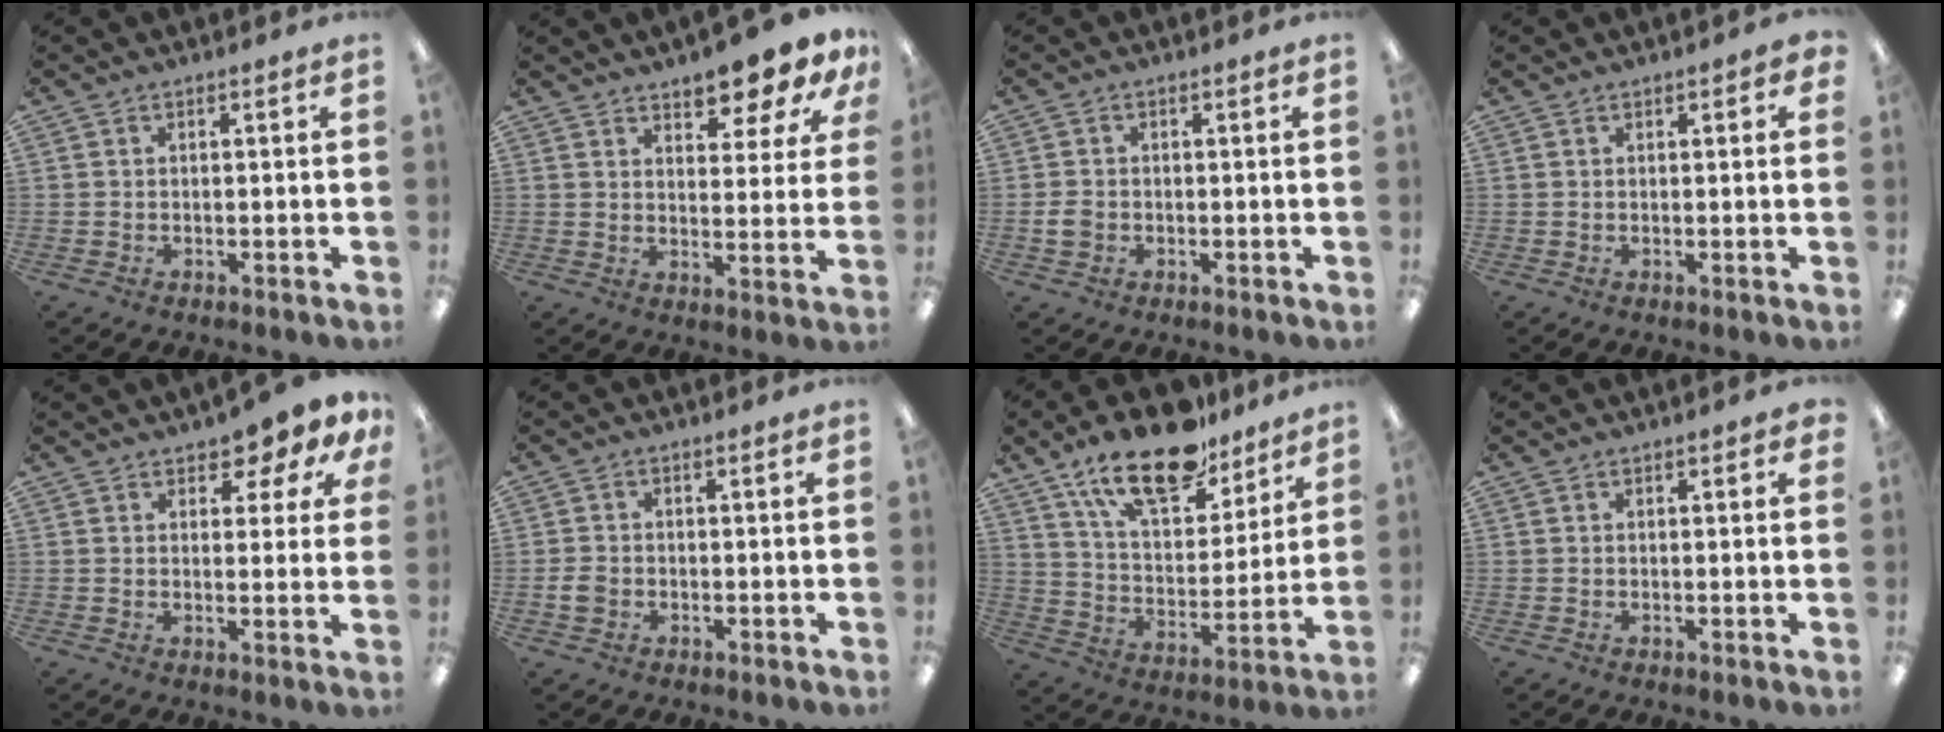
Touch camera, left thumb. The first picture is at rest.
{"total": 8.7, "force": [7.6, 2.2, 3.6], "torque": [-0.039, -0.057, 0.131]}
{"total": 2.7, "force": [-0.5, 2.2, 1.4], "torque": [-0.017, 0.000, -0.011]}
{"total": 0.9, "force": [0.5, 0.2, 0.8], "torque": [-0.007, -0.002, 0.006]}
{"total": 5.4, "force": [3.9, 2.3, 2.9], "torque": [-0.027, -0.026, 0.062]}
{"total": 2.7, "force": [-0.6, 2.2, 1.4], "torque": [-0.023, 0.005, -0.011]}
{"total": 20.3, "force": [14.6, 8.7, 11.1], "torque": [-0.189, -0.075, 0.253]}
{"total": 0.7, "force": [0.5, 0.2, 0.5], "torque": [-0.003, -0.003, 0.007]}